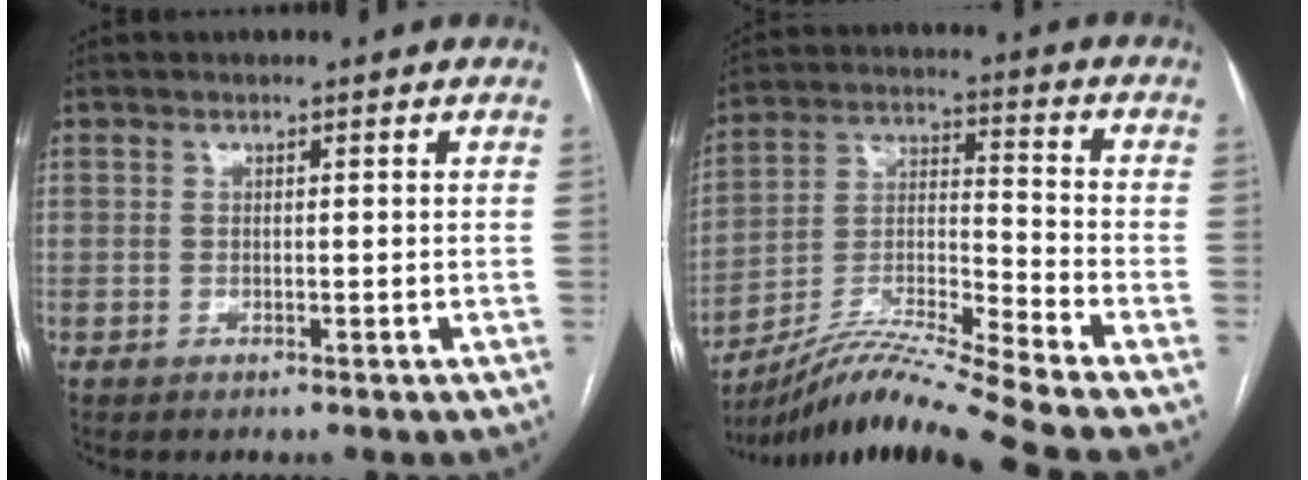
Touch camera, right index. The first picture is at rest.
{"total": 15.3, "force": [-13.5, -3.1, 6.5], "torque": [-0.126, 0.003, -0.245]}